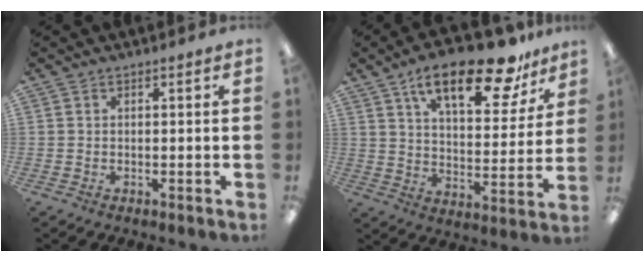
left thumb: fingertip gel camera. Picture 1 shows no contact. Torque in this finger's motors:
{"motor_torque": [0.35, 0.40, 1.35, -1.42, 0.32]}